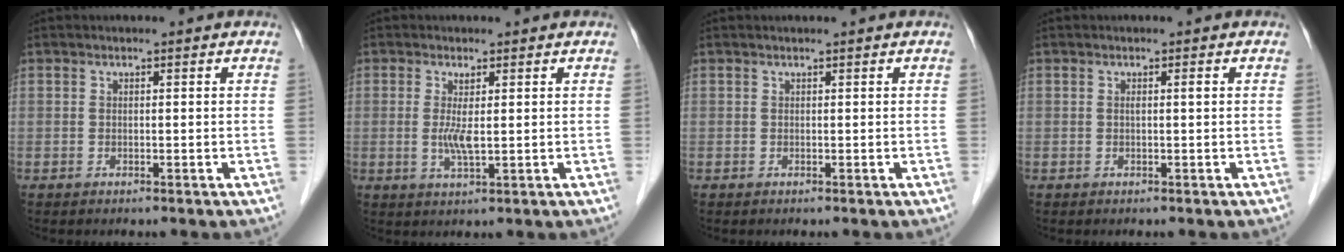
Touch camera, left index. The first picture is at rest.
{"total": 3.1, "force": [0.2, 0.3, 3.1], "torque": [-0.067, -0.008, 0.008]}
{"total": 0.5, "force": [0.4, -0.1, 0.2], "torque": [-0.004, 0.003, 0.009]}
{"total": 0.7, "force": [0.0, -0.2, 0.6], "torque": [-0.010, 0.001, 0.000]}